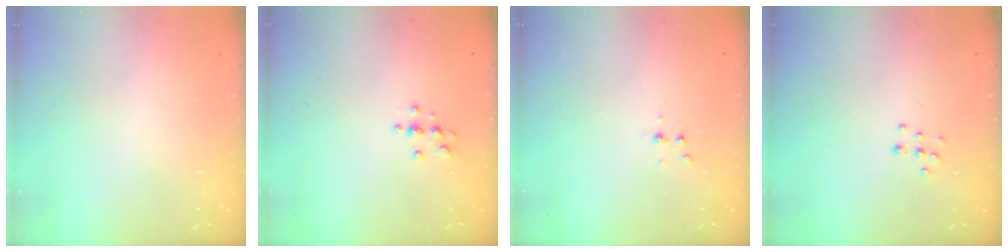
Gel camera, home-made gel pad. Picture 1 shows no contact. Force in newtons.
{"total": 3.3, "press": 3.3, "slide": 0.5}
{"total": 3.1, "press": 2.7, "slide": 1.6}
{"total": 5.8, "press": 5.8, "slide": 0.4}